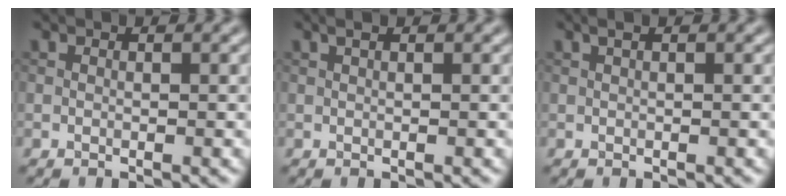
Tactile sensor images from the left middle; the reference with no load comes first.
{"total": 0.7, "force": [0.5, 0.1, 0.5], "torque": [-0.014, 0.002, 0.006]}
{"total": 0.7, "force": [0.4, 0.1, 0.6], "torque": [-0.016, 0.005, 0.005]}